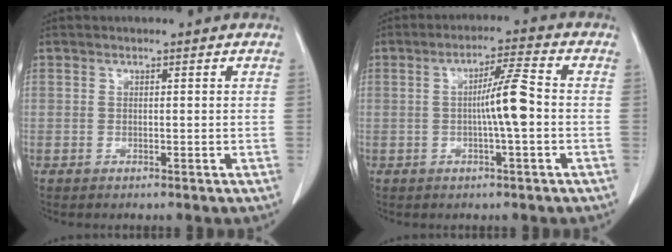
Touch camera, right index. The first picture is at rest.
{"total": 5.3, "force": [-0.5, -0.1, 5.3], "torque": [-0.082, 0.011, -0.007]}